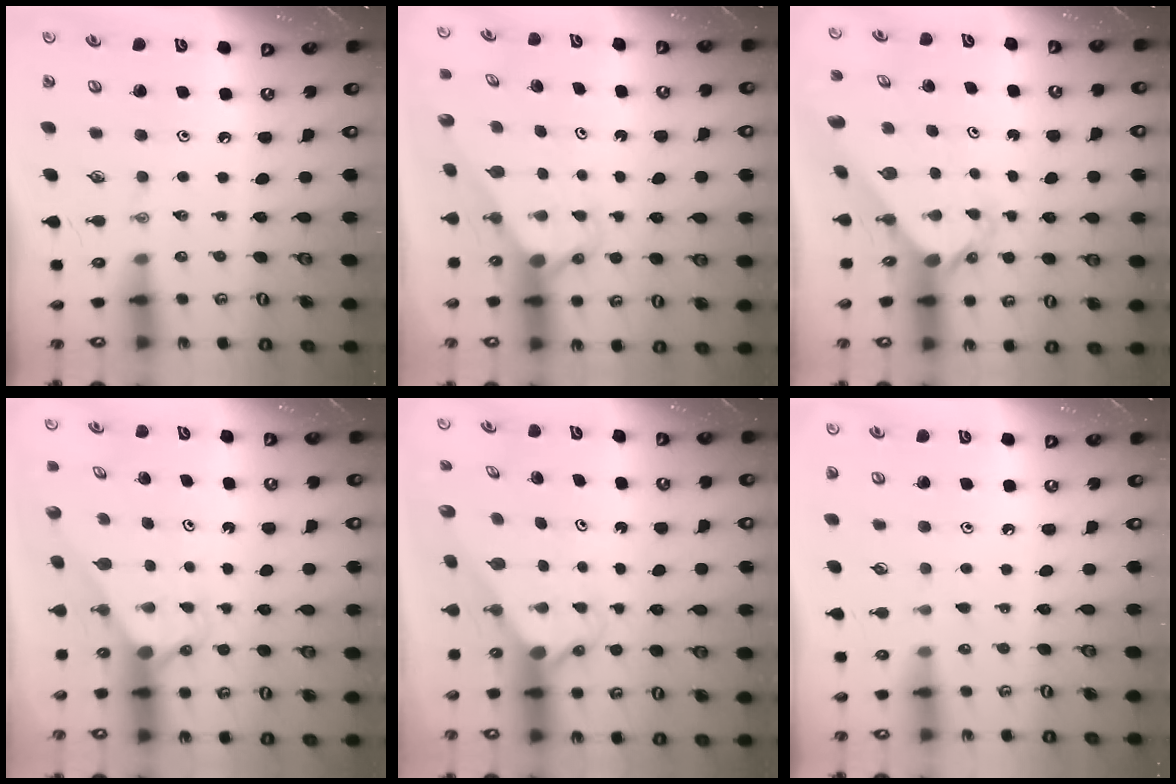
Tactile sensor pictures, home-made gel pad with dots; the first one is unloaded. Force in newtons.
{"total": 2.7, "press": 2.7, "slide": 0.0}
{"total": 2.3, "press": 2.3, "slide": 0.1}
{"total": 2.8, "press": 2.8, "slide": 0.0}
{"total": 2.7, "press": 2.7, "slide": 0.2}
{"total": 4.6, "press": 4.5, "slide": 0.5}